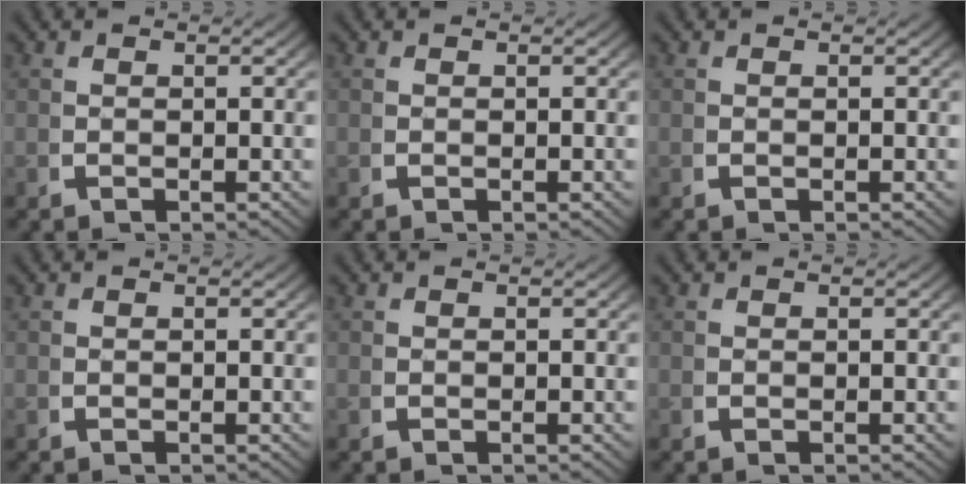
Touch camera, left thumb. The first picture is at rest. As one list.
[{"total": 0.0}, {"total": 0.0}, {"total": 0.0}, {"total": 0.0}, {"total": 0.0}]